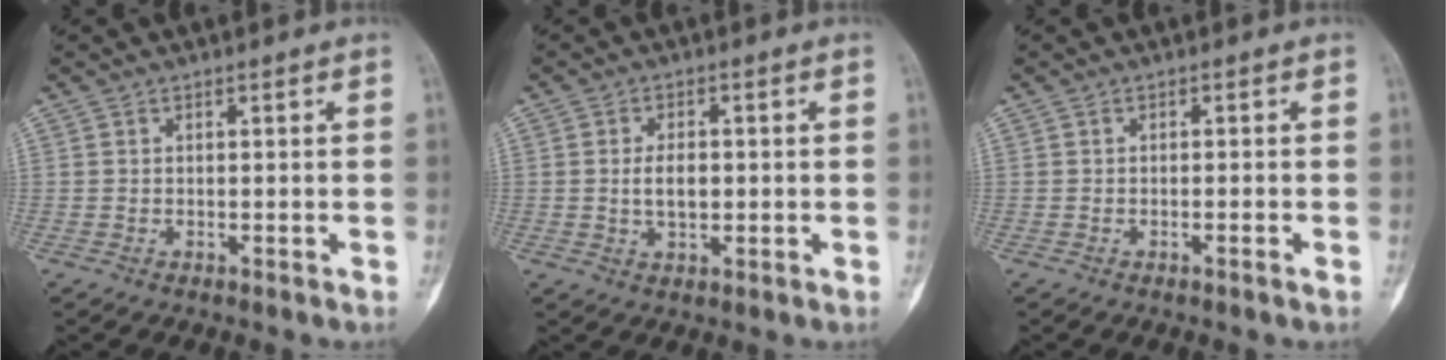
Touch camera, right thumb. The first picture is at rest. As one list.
[{"total": 4.3, "force": [0.0, 2.5, 3.5], "torque": [-0.052, -0.001, 0.000]}, {"total": 0.9, "force": [-0.5, 0.0, 0.8], "torque": [-0.020, 0.004, -0.005]}]